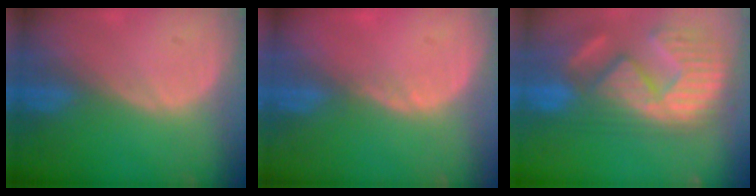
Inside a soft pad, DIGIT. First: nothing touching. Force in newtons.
{"total": 0.7, "press": 0.7, "slide": 0.2}
{"total": 14.4, "press": 12.2, "slide": 7.6}